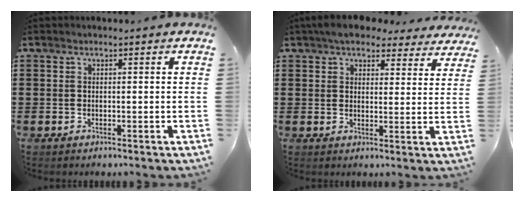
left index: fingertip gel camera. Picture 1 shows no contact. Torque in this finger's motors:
{"motor_torque": [2.14, 0.00, 0.81, 0.07]}